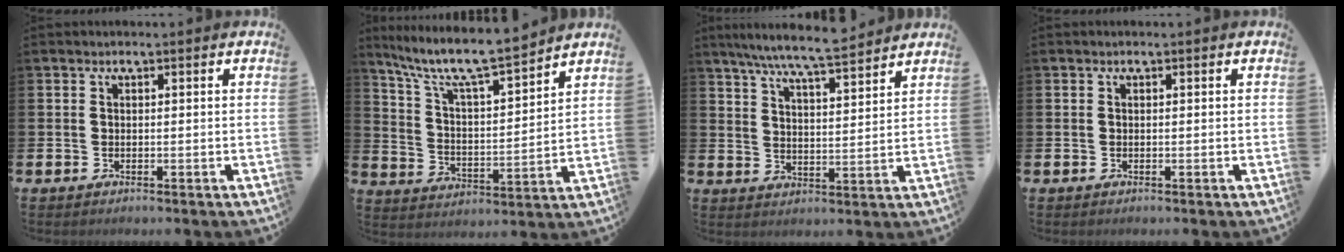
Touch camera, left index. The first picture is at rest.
{"total": 9.0, "force": [8.1, 0.9, 3.7], "torque": [-0.106, -0.056, 0.137]}
{"total": 7.8, "force": [7.4, 0.0, 2.5], "torque": [-0.078, -0.038, 0.133]}
{"total": 0.0}